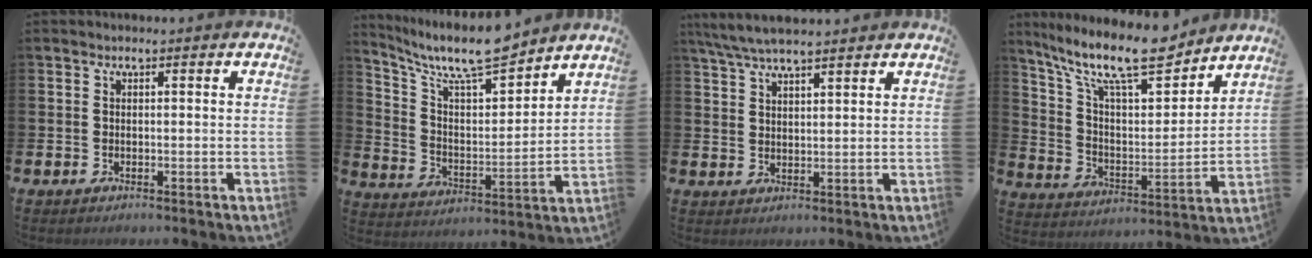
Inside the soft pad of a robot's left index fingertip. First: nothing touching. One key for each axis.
{"total": 10.2, "fx": 9.3, "fy": 1.5, "fz": 3.9, "tx": -0.101, "ty": -0.062, "tz": 0.165}
{"total": 5.5, "fx": 4.9, "fy": 0.8, "fz": 2.2, "tx": -0.055, "ty": -0.013, "tz": 0.090}
{"total": 13.5, "fx": 11.2, "fy": 3.3, "fz": 6.8, "tx": -0.153, "ty": -0.066, "tz": 0.194}